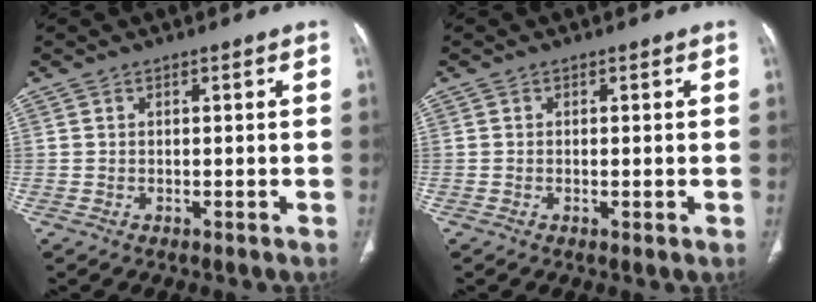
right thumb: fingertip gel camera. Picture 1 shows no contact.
{"total": 0.8, "force": [-0.2, 0.2, 0.8], "torque": [-0.021, -0.005, -0.003]}